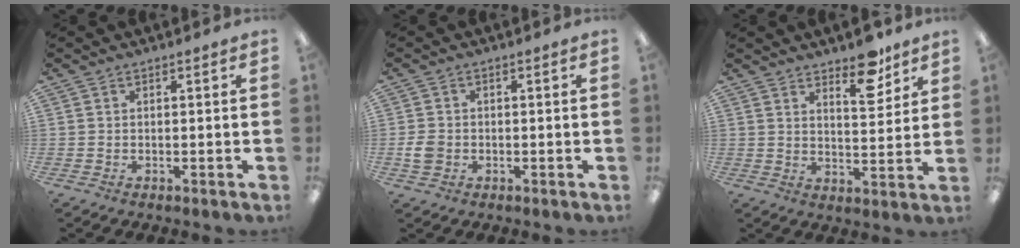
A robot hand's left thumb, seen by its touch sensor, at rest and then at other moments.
{"total": 3.8, "force": [-0.7, 3.1, 2.2], "torque": [-0.034, 0.004, -0.015]}
{"total": 9.7, "force": [7.2, 3.8, 5.4], "torque": [-0.052, -0.048, 0.118]}